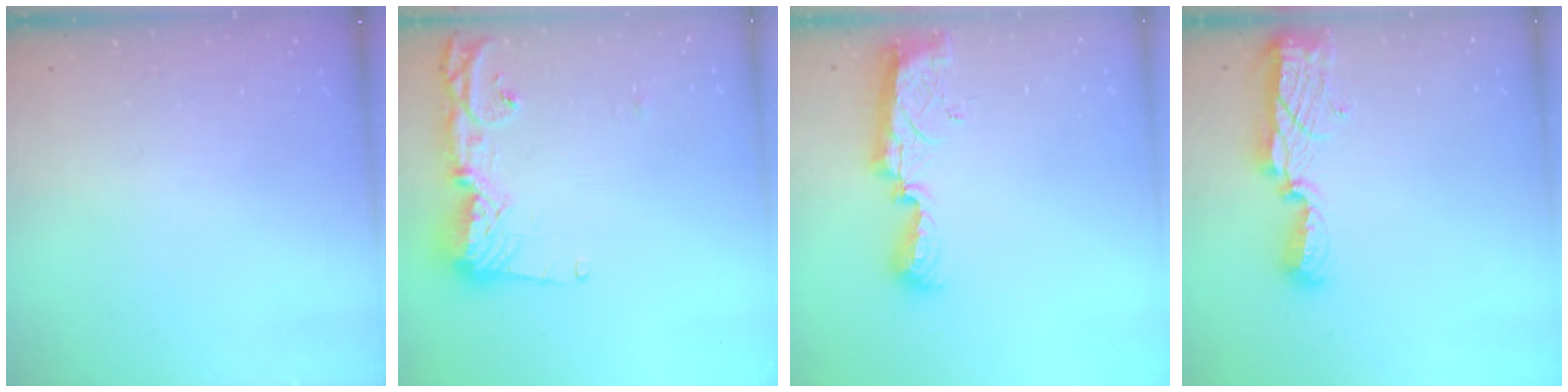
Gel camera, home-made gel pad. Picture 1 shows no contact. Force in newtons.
{"total": 14.0, "press": 13.9, "slide": 1.3}
{"total": 9.4, "press": 9.4, "slide": 0.4}
{"total": 8.3, "press": 8.3, "slide": 0.8}